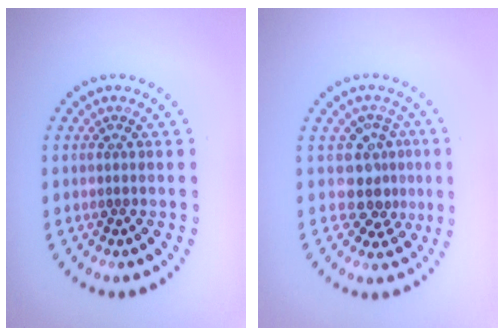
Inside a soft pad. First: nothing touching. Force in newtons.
{"total": 3.2, "press": 2.4, "slide": 2.1}